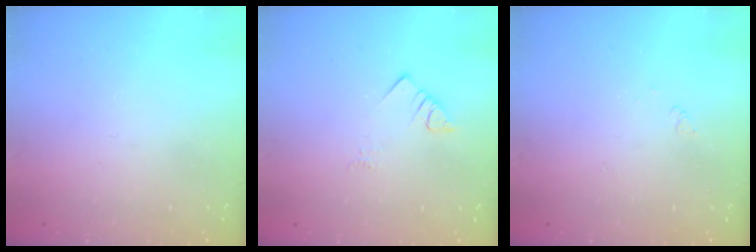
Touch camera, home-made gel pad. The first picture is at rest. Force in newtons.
{"total": 2.7, "press": 2.7, "slide": 0.3}
{"total": 2.9, "press": 2.9, "slide": 0.5}